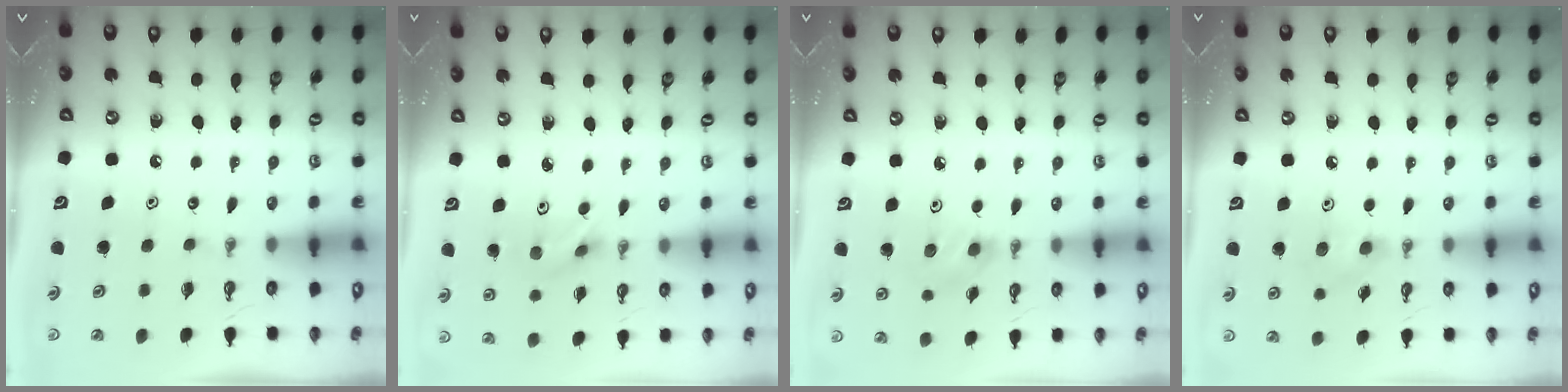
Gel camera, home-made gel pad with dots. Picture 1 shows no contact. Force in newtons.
{"total": 2.2, "press": 2.2, "slide": 0.1}
{"total": 3.4, "press": 3.4, "slide": 0.5}
{"total": 7.2, "press": 7.1, "slide": 1.0}